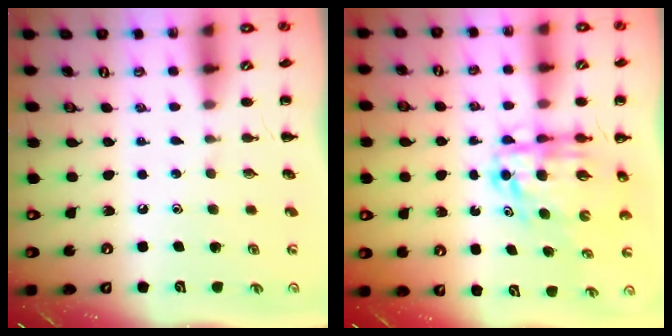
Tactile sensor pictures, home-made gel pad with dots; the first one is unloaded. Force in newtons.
{"total": 8.6, "press": 8.0, "slide": 3.2}